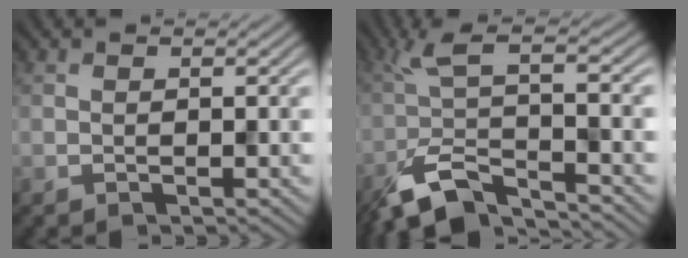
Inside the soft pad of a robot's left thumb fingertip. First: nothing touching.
{"total": 9.8, "force": [-5.8, 2.4, 7.5], "torque": [-0.143, -0.004, -0.122]}